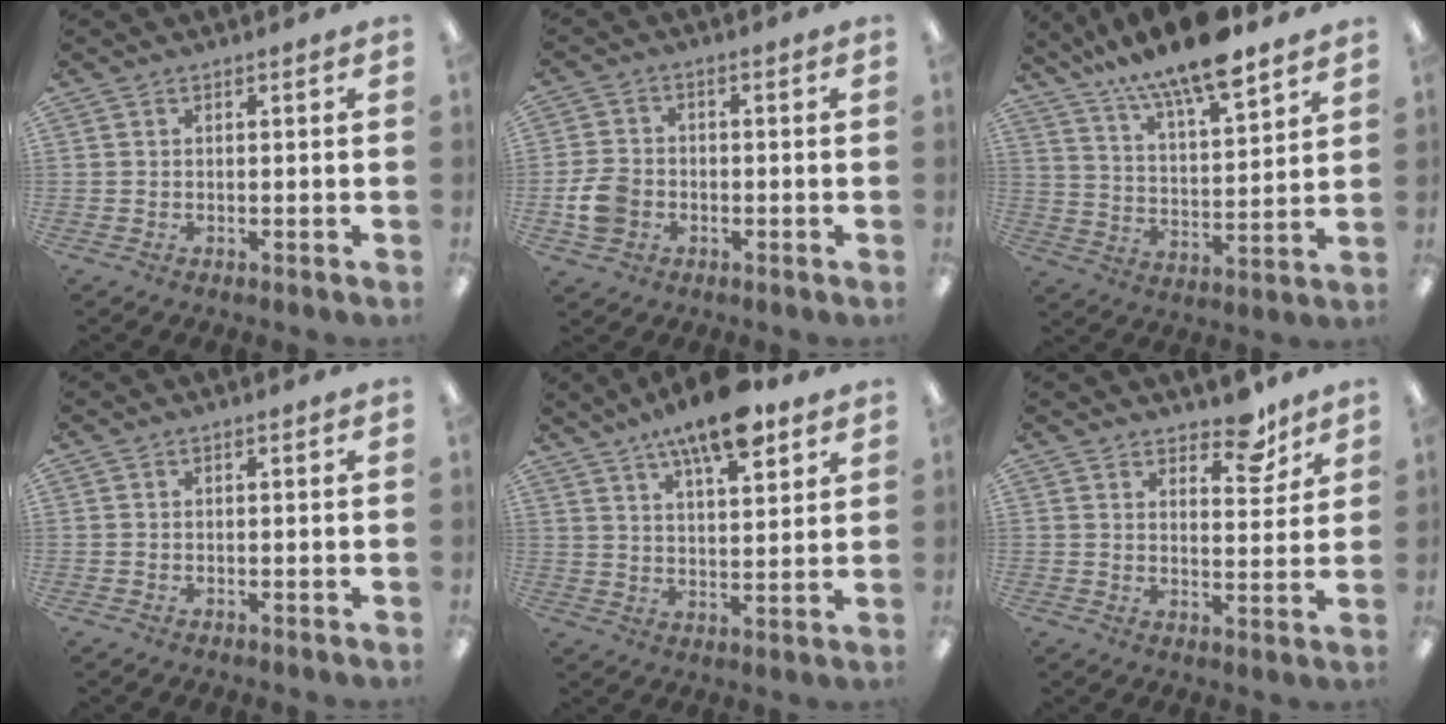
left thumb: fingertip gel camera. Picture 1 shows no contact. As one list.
[{"total": 6.8, "force": [-1.8, 5.3, 3.7], "torque": [-0.072, 0.009, -0.034]}, {"total": 15.5, "force": [12.5, 4.2, 8.1], "torque": [-0.142, -0.075, 0.214]}, {"total": 0.0}, {"total": 13.3, "force": [9.1, 4.6, 8.5], "torque": [-0.131, -0.043, 0.155]}, {"total": 8.2, "force": [6.3, 3.6, 3.8], "torque": [-0.026, -0.042, 0.104]}]